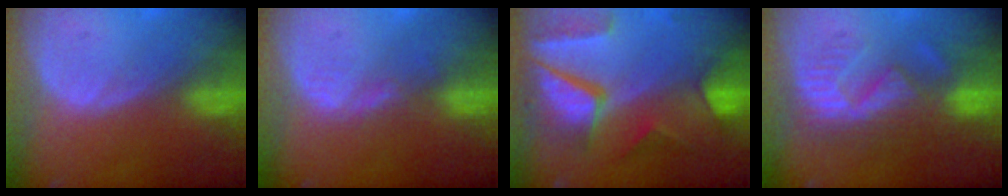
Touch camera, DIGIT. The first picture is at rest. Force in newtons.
{"total": 1.6, "press": 1.6, "slide": 0.2}
{"total": 10.4, "press": 8.8, "slide": 5.7}
{"total": 8.7, "press": 8.4, "slide": 2.1}